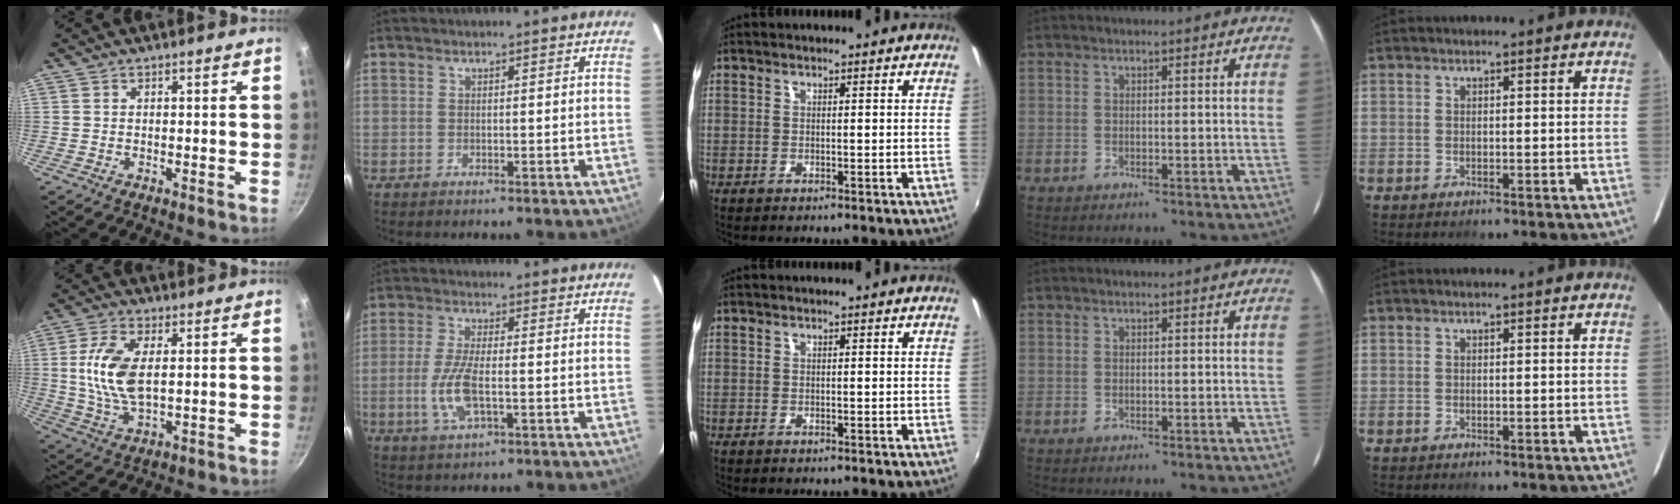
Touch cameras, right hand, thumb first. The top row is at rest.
{"thumb": {"total": 10.7, "force": [1.4, 5.3, 9.2], "torque": [-0.185, -0.002, 0.029]}, "index": {"total": 7.8, "force": [-2.0, 2.5, 7.1], "torque": [-0.153, -0.005, -0.041]}}